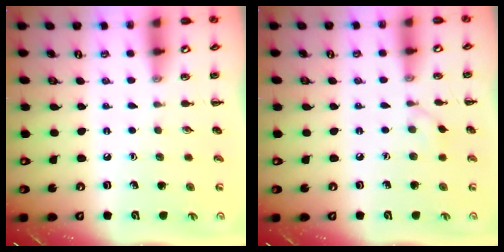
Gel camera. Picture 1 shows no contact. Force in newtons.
{"total": 2.8, "press": 2.5, "slide": 1.1}